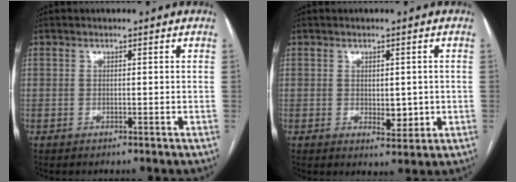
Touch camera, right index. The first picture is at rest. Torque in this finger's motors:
{"motor_torque": [0.07, 0.13, 0.09, 0.02]}